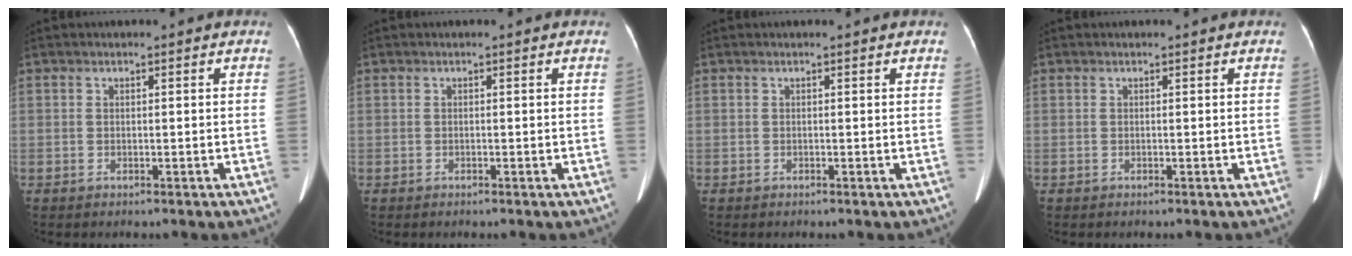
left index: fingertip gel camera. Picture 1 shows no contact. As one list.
[{"total": 0.0}, {"total": 0.5, "force": [0.5, 0.1, 0.1], "torque": [-0.007, 0.013, 0.003]}, {"total": 0.0}]